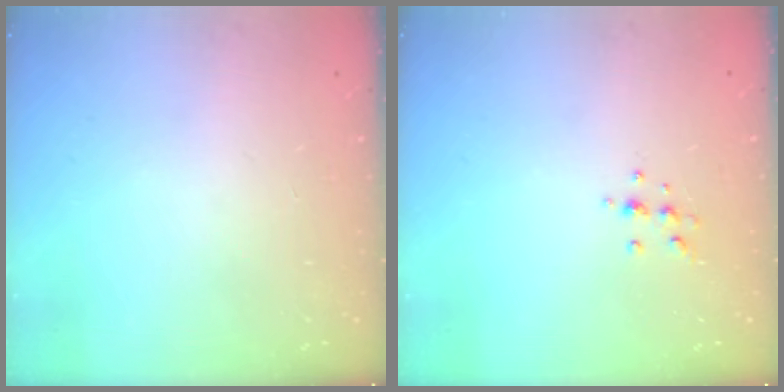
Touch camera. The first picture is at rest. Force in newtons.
{"total": 6.2, "press": 6.1, "slide": 0.8}